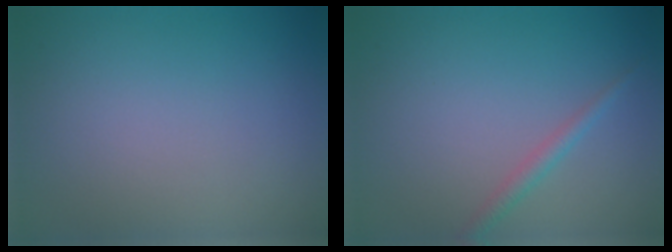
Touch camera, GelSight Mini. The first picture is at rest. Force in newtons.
{"total": 1.4, "press": 1.4, "slide": 0.1}